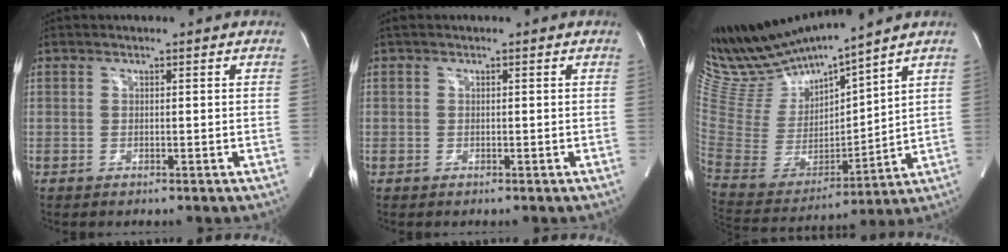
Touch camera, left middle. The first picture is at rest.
{"total": 0.7, "force": [0.0, 0.7, 0.1], "torque": [0.001, 0.001, -0.003]}
{"total": 16.1, "force": [15.1, 0.3, 5.6], "torque": [-0.126, -0.019, 0.306]}